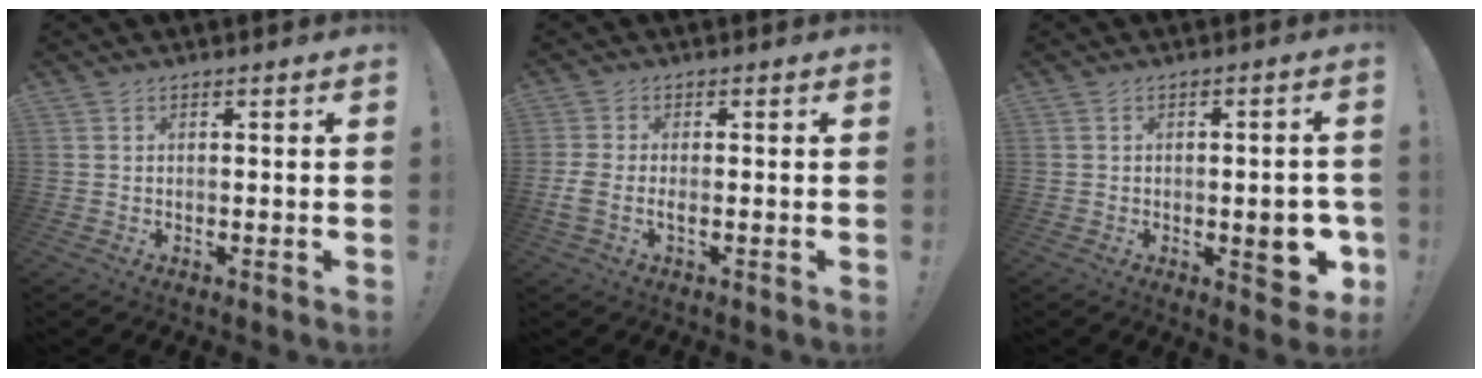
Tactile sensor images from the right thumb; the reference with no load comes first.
{"total": 4.0, "force": [-1.0, 1.3, 3.6], "torque": [-0.083, -0.010, -0.018]}
{"total": 8.5, "force": [-2.2, 3.8, 7.3], "torque": [-0.077, 0.004, -0.028]}